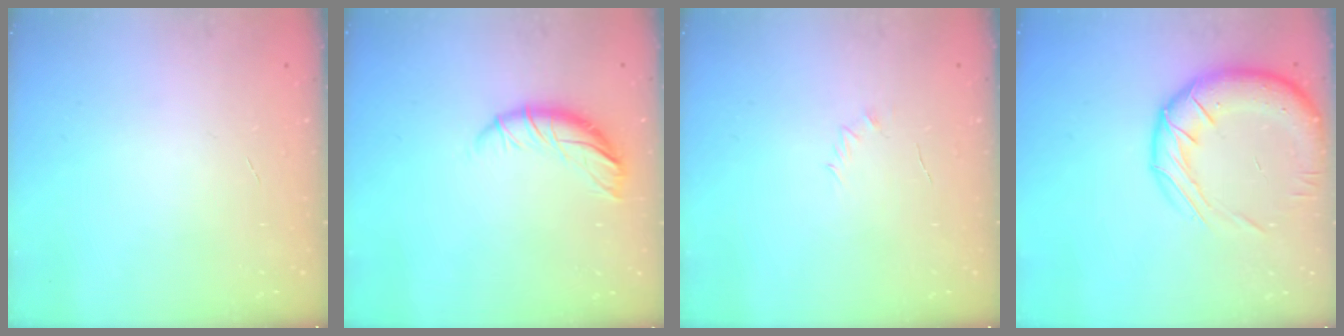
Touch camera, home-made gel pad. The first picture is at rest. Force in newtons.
{"total": 10.4, "press": 10.3, "slide": 1.5}
{"total": 2.5, "press": 2.4, "slide": 0.7}
{"total": 18.2, "press": 17.8, "slide": 3.6}